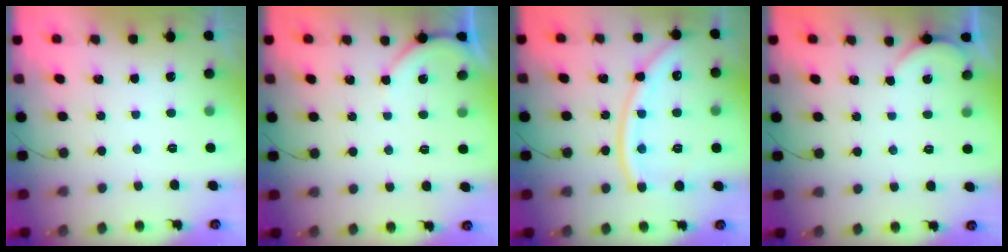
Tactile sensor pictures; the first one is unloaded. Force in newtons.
{"total": 2.7, "press": 2.6, "slide": 0.6}
{"total": 14.5, "press": 14.4, "slide": 1.5}
{"total": 2.6, "press": 2.5, "slide": 0.5}